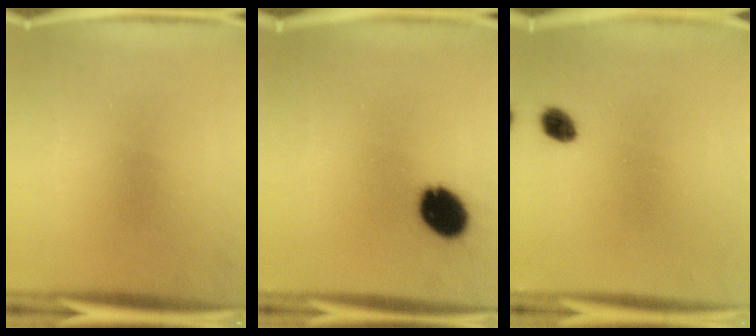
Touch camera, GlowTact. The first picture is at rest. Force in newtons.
{"total": 10.5}
{"total": 3.1}